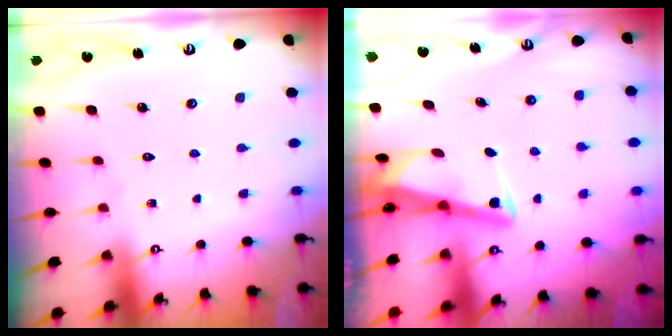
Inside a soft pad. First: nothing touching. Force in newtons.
{"total": 3.4, "press": 3.3, "slide": 0.8}